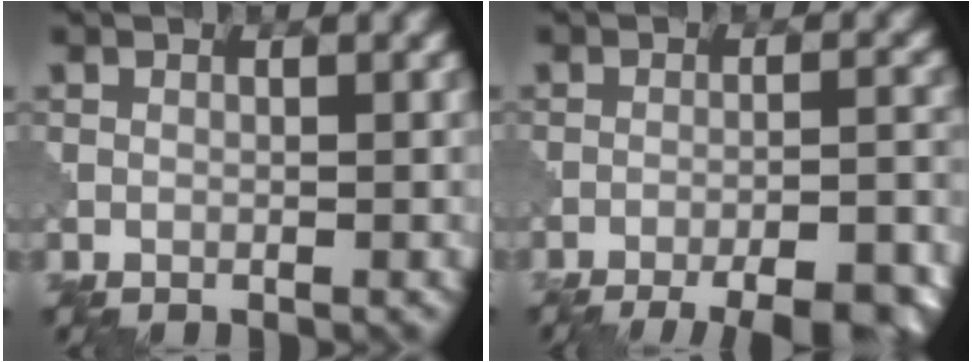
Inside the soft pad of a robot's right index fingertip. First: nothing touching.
{"total": 11.3, "force": [-9.1, 3.2, 5.9], "torque": [-0.060, 0.000, -0.099]}